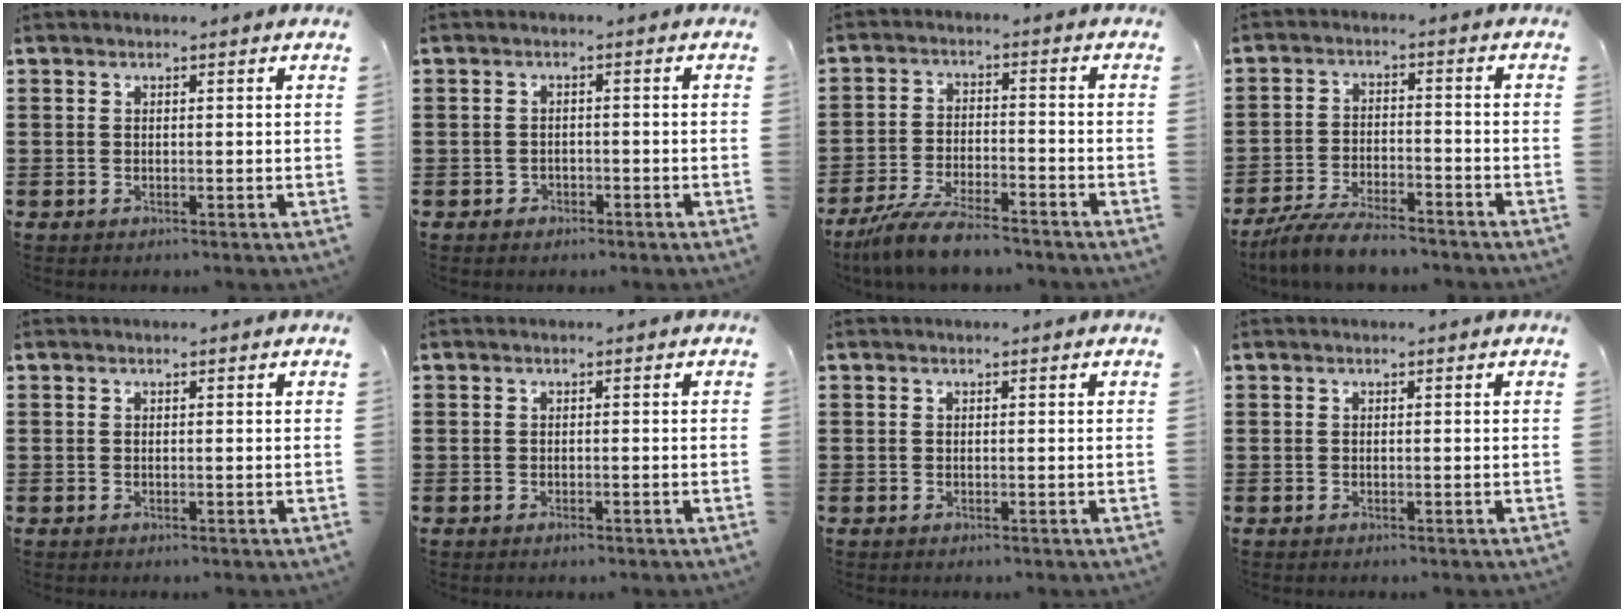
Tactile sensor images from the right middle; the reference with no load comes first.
{"total": 1.2, "force": [-1.0, 0.7, 0.1], "torque": [-0.007, 0.000, -0.023]}
{"total": 7.0, "force": [-6.2, 0.9, 3.1], "torque": [-0.072, -0.003, -0.118]}
{"total": 6.3, "force": [-5.7, 0.9, 2.3], "torque": [-0.055, -0.001, -0.111]}
{"total": 0.0}
{"total": 0.5, "force": [-0.5, 0.2, 0.2], "torque": [-0.006, -0.003, -0.009]}
{"total": 0.0}
{"total": 0.0}